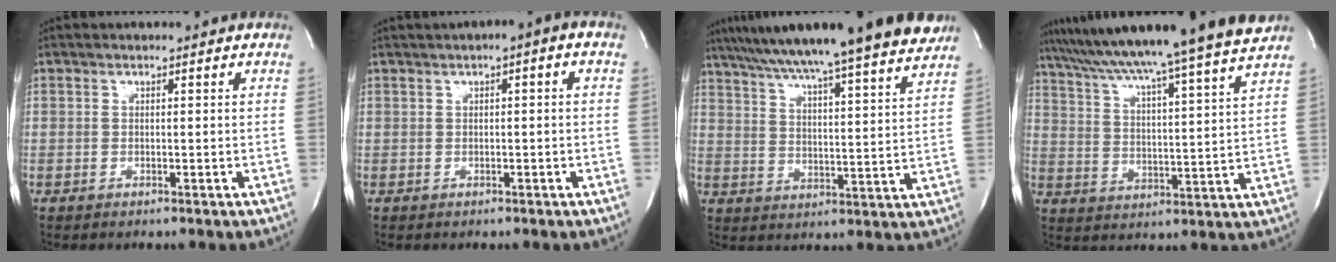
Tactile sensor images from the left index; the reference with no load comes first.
{"total": 2.5, "force": [0.5, 0.4, 2.4], "torque": [-0.032, 0.012, 0.005]}
{"total": 22.7, "force": [19.3, -0.2, 12.1], "torque": [-0.204, -0.004, 0.275]}
{"total": 21.5, "force": [18.8, -2.5, 10.1], "torque": [-0.172, -0.026, 0.271]}